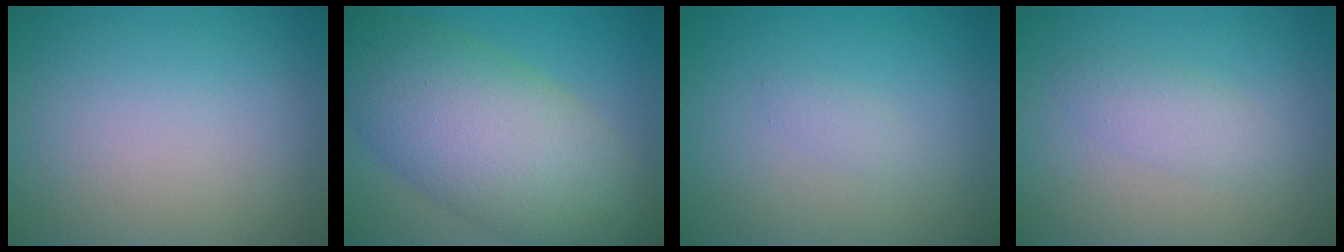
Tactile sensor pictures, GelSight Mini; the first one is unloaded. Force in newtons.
{"total": 11.4, "press": 11.4, "slide": 0.5}
{"total": 0.8, "press": 0.8, "slide": 0.1}
{"total": 2.1, "press": 2.1, "slide": 0.1}